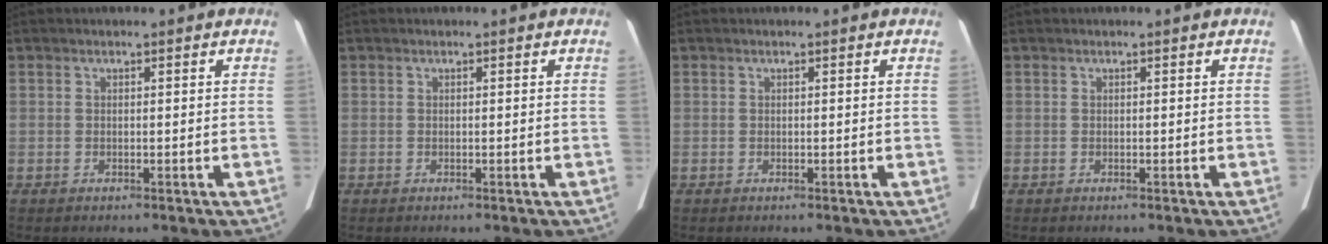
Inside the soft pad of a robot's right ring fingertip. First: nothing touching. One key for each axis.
{"total": 0.0}
{"total": 0.0}
{"total": 0.0}